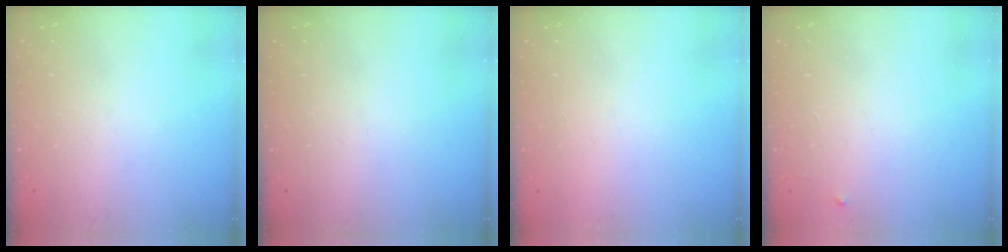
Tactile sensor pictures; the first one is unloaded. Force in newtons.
{"total": 0.0}
{"total": 1.5, "press": 1.5, "slide": 0.1}
{"total": 2.6, "press": 2.6, "slide": 0.4}